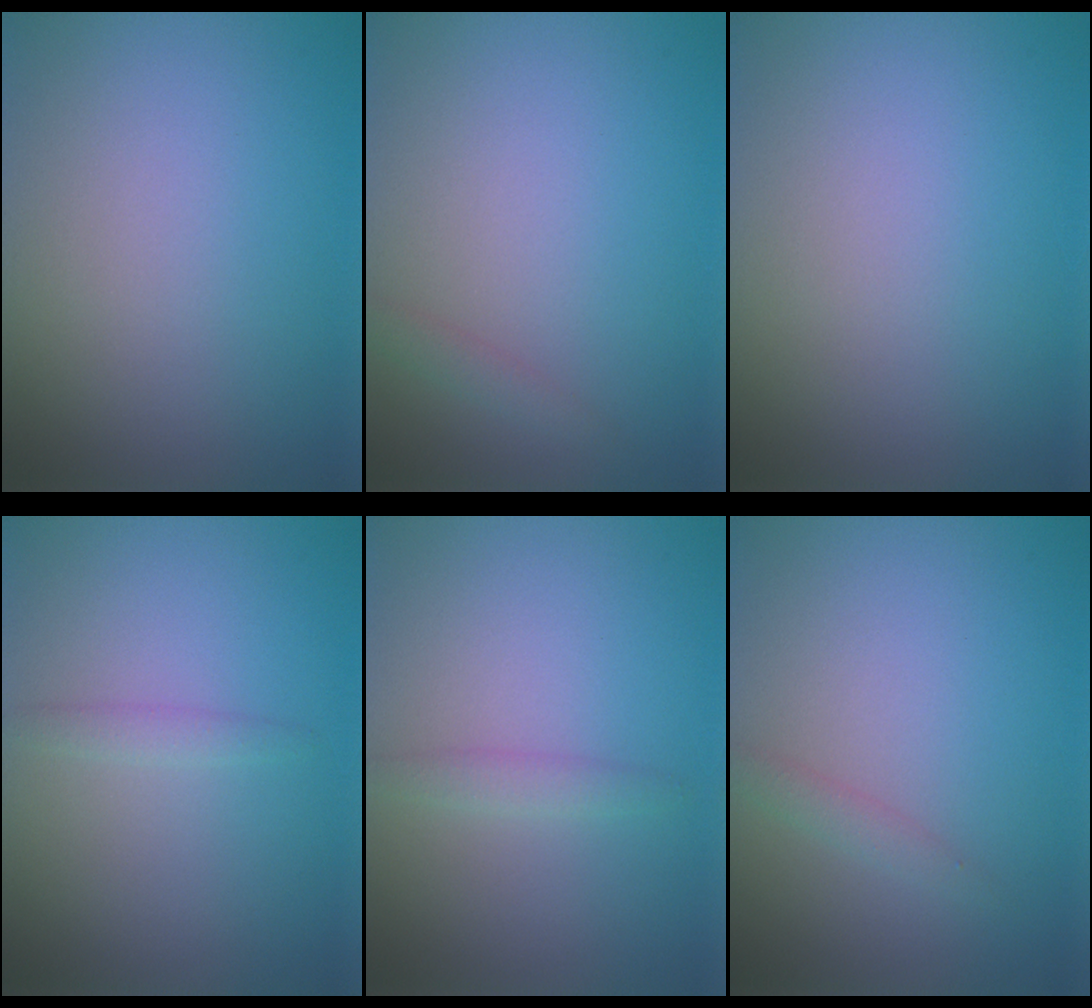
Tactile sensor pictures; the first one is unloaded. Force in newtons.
{"total": 1.0, "press": 1.0, "slide": 0.0}
{"total": 0.0}
{"total": 1.0, "press": 0.9, "slide": 0.2}
{"total": 1.3, "press": 1.3, "slide": 0.0}
{"total": 1.1, "press": 1.1, "slide": 0.1}